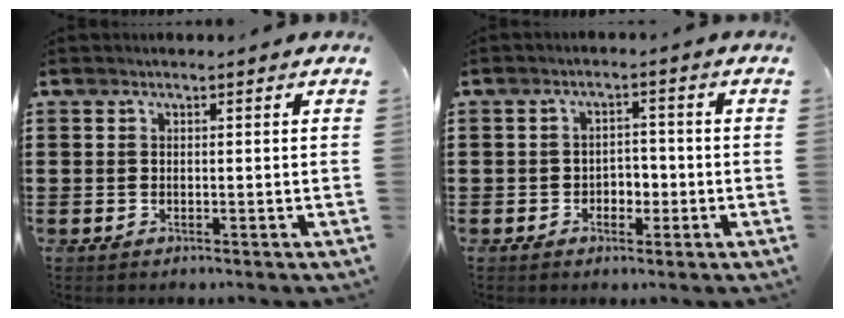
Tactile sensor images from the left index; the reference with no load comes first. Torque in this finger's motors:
{"motor_torque": [0.07, 0.07, 0.09, 0.04]}